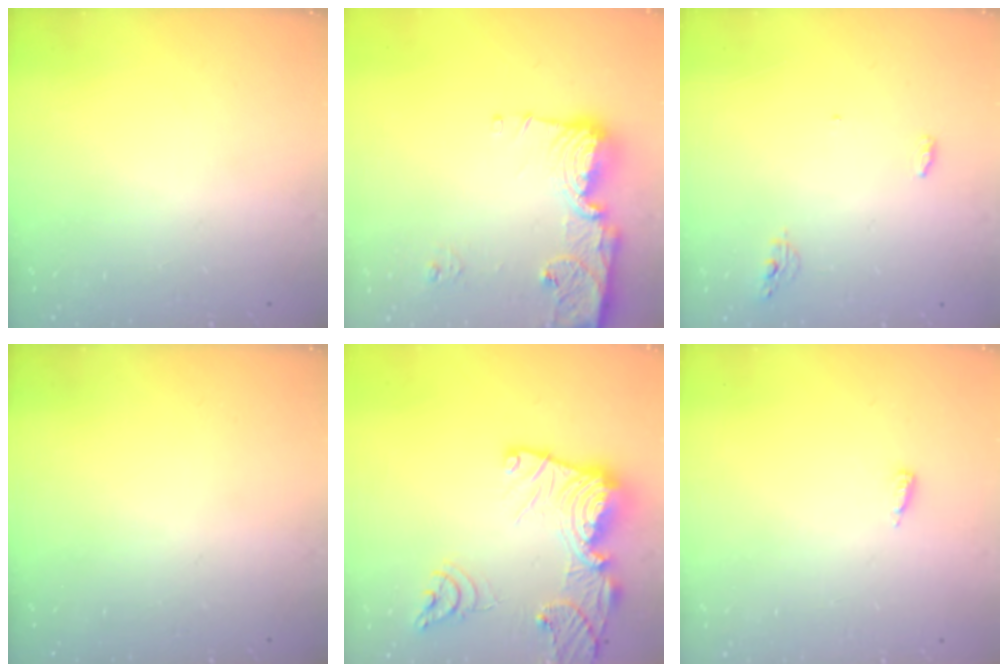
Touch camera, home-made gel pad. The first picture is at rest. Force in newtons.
{"total": 14.7, "press": 14.6, "slide": 1.6}
{"total": 4.1, "press": 4.0, "slide": 0.9}
{"total": 0.0}
{"total": 21.8, "press": 21.7, "slide": 2.3}
{"total": 4.3, "press": 4.2, "slide": 1.0}